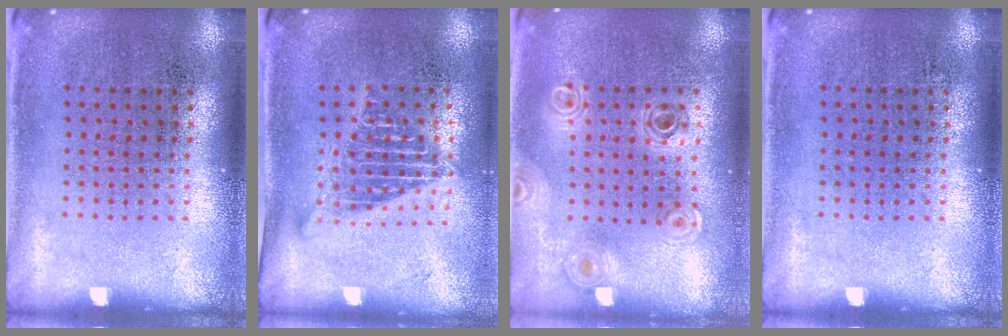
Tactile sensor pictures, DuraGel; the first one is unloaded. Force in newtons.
{"total": 1.6, "press": 1.3, "slide": 0.9}
{"total": 0.8, "press": 0.8, "slide": 0.1}
{"total": 0.0}